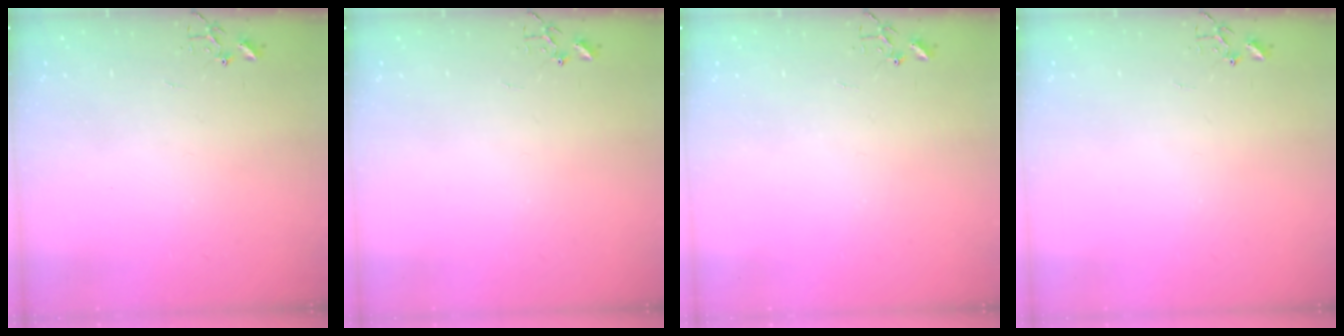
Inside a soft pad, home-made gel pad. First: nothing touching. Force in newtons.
{"total": 0.0}
{"total": 0.0}
{"total": 0.0}